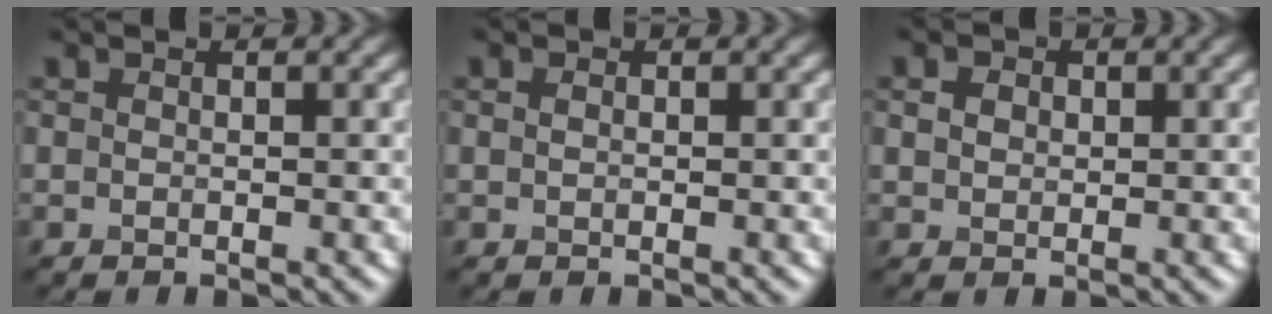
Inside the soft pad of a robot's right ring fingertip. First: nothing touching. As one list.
[{"total": 0.5, "force": [0.1, 0.4, 0.4], "torque": [-0.009, 0.001, 0.003]}, {"total": 1.7, "force": [0.6, 1.4, 0.8], "torque": [-0.015, 0.000, 0.010]}]